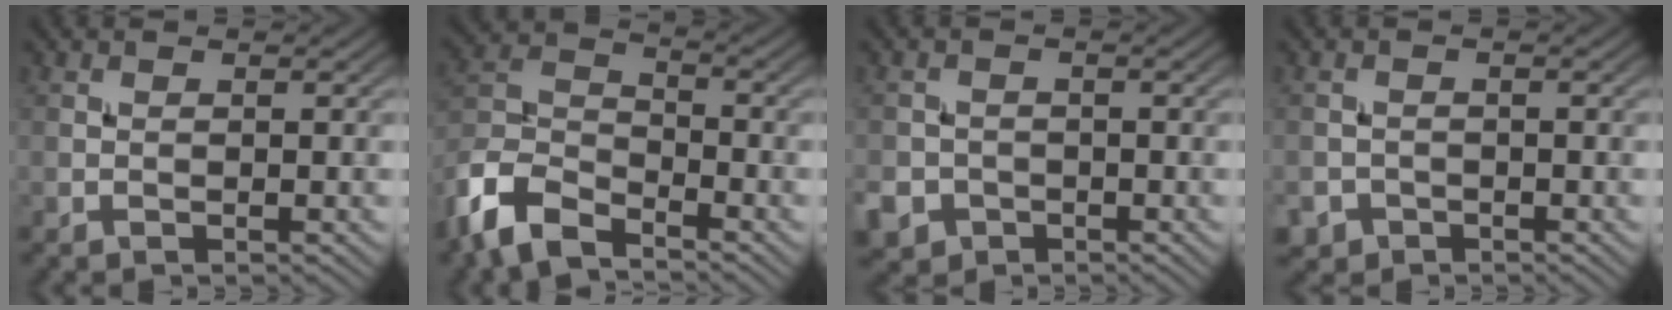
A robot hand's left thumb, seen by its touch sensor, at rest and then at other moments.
{"total": 9.5, "force": [-7.1, 3.8, 5.0], "torque": [-0.114, -0.008, -0.163]}
{"total": 4.1, "force": [-2.2, 3.3, 1.0], "torque": [-0.025, -0.004, -0.047]}
{"total": 1.9, "force": [-1.4, 1.3, 0.2], "torque": [-0.003, -0.005, -0.030]}